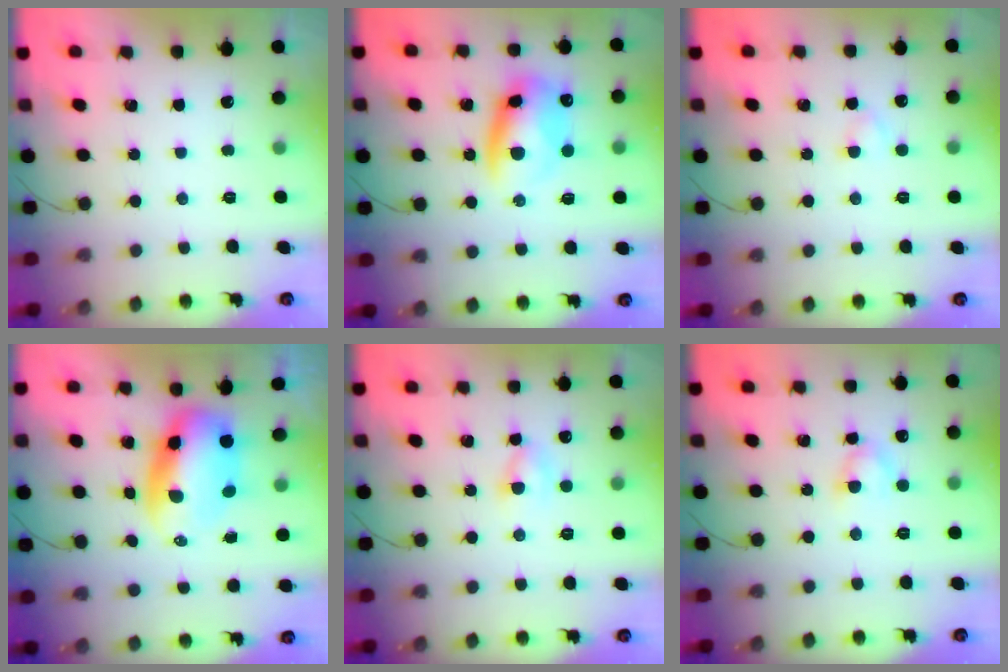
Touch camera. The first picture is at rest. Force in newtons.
{"total": 11.4, "press": 11.1, "slide": 2.6}
{"total": 2.0, "press": 1.8, "slide": 0.9}
{"total": 8.4, "press": 8.1, "slide": 2.2}
{"total": 2.9, "press": 2.6, "slide": 1.2}
{"total": 3.7, "press": 3.5, "slide": 1.1}